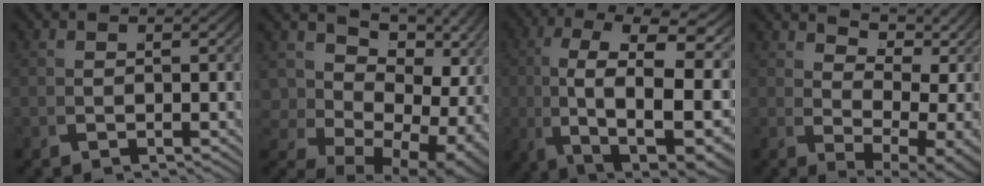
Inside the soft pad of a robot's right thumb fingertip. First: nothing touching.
{"total": 13.6, "force": [0.8, 9.4, 9.7], "torque": [-0.175, -0.034, 0.030]}
{"total": 17.8, "force": [-0.5, 10.1, 14.7], "torque": [-0.262, -0.034, 0.011]}
{"total": 8.3, "force": [3.2, 4.3, 6.4], "torque": [-0.085, 0.005, 0.059]}